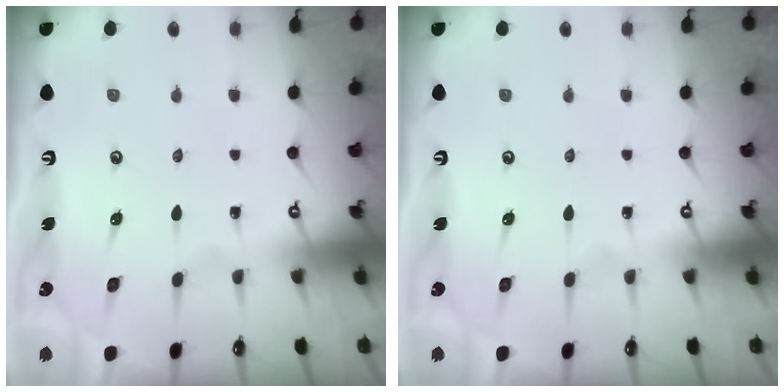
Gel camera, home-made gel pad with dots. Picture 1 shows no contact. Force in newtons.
{"total": 0.0}